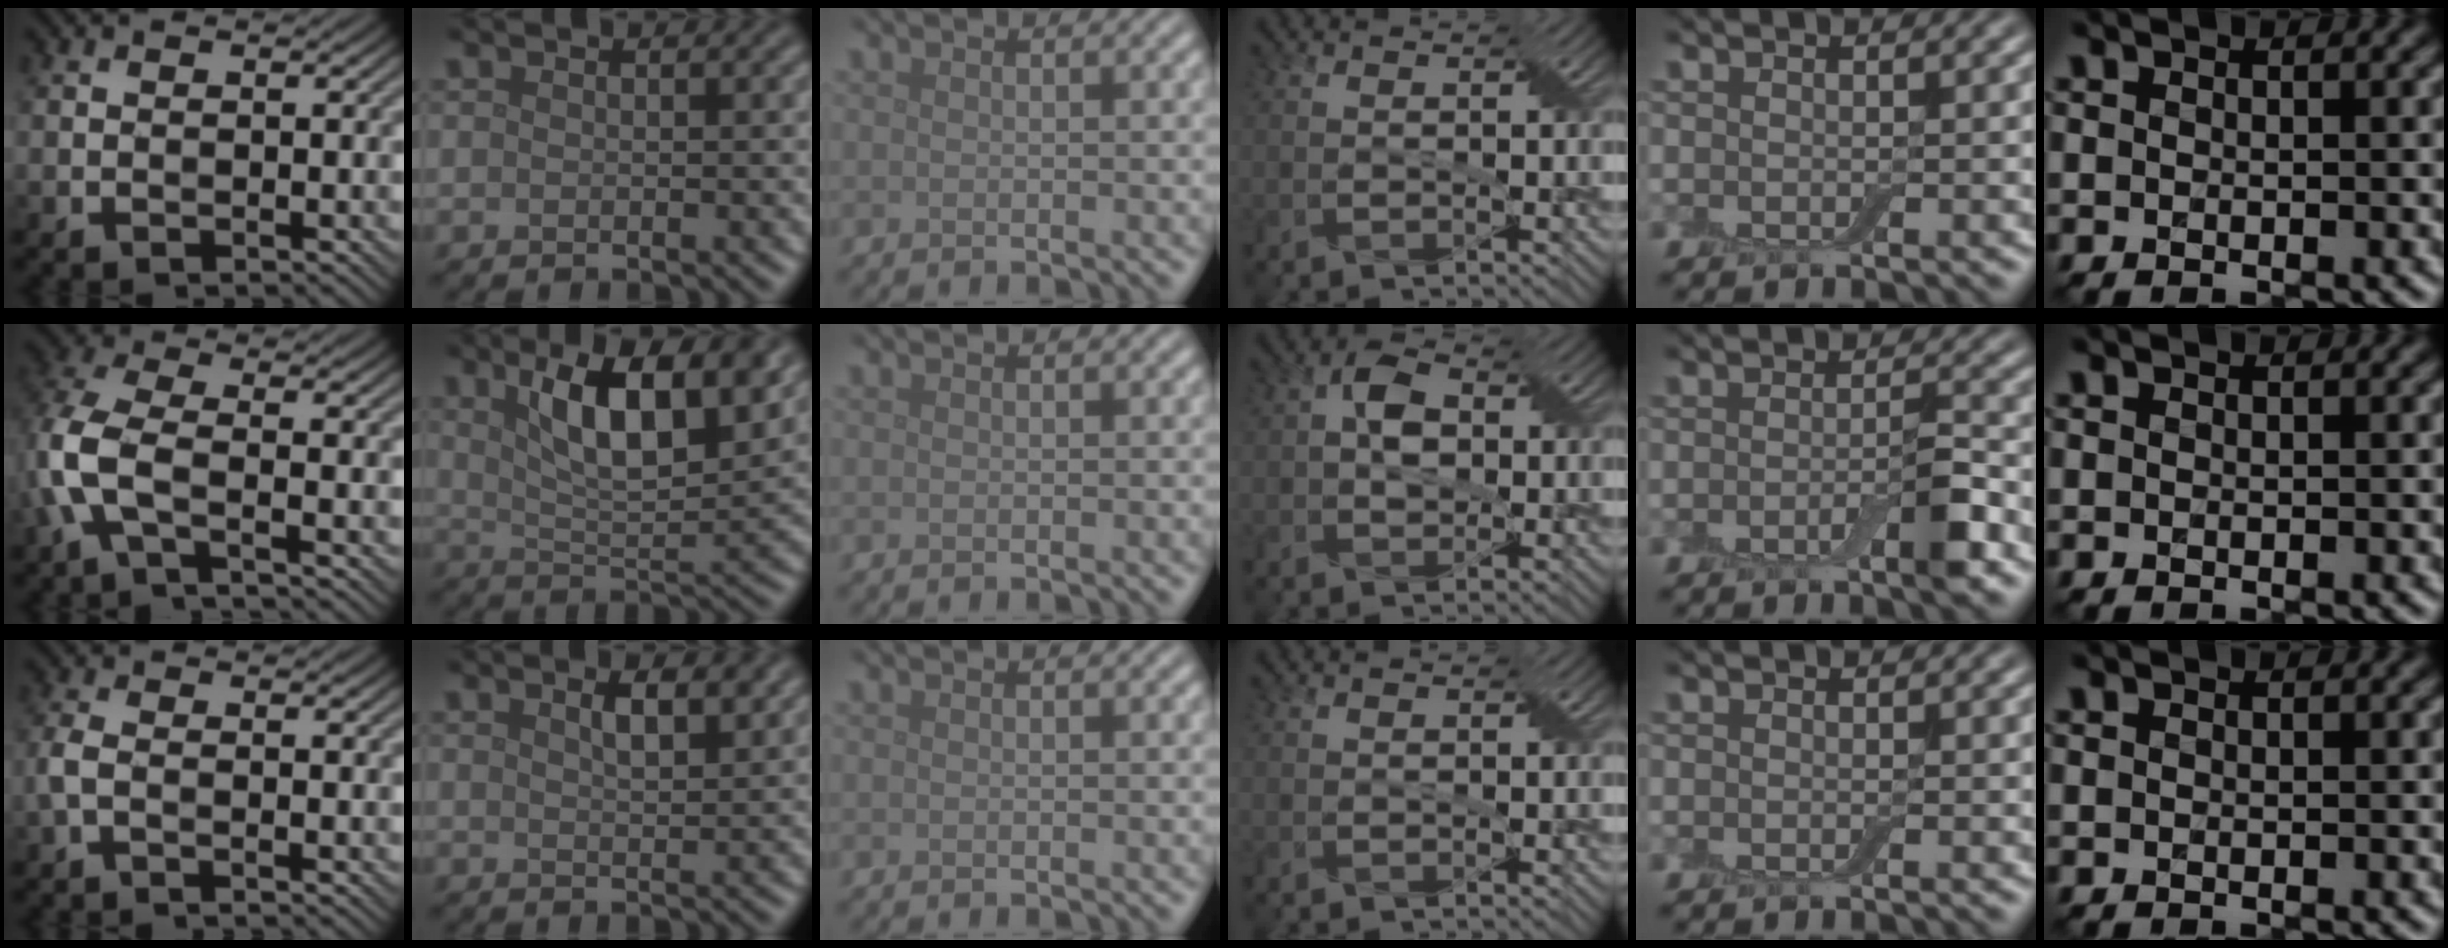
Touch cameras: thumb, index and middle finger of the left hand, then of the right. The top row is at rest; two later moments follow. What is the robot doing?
{"motion": "insert", "object": "box of matches"}